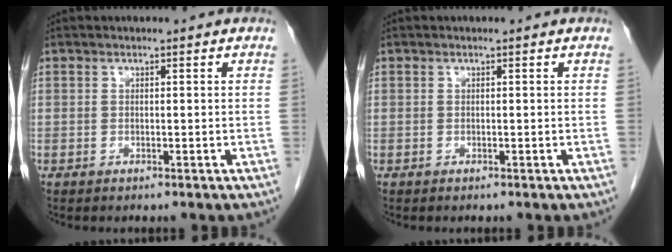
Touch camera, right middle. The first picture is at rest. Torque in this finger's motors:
{"motor_torque": [0.67, -0.56, 0.03, 0.01]}